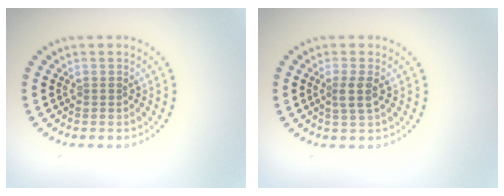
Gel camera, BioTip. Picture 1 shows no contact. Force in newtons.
{"total": 1.7, "press": 1.4, "slide": 0.9}